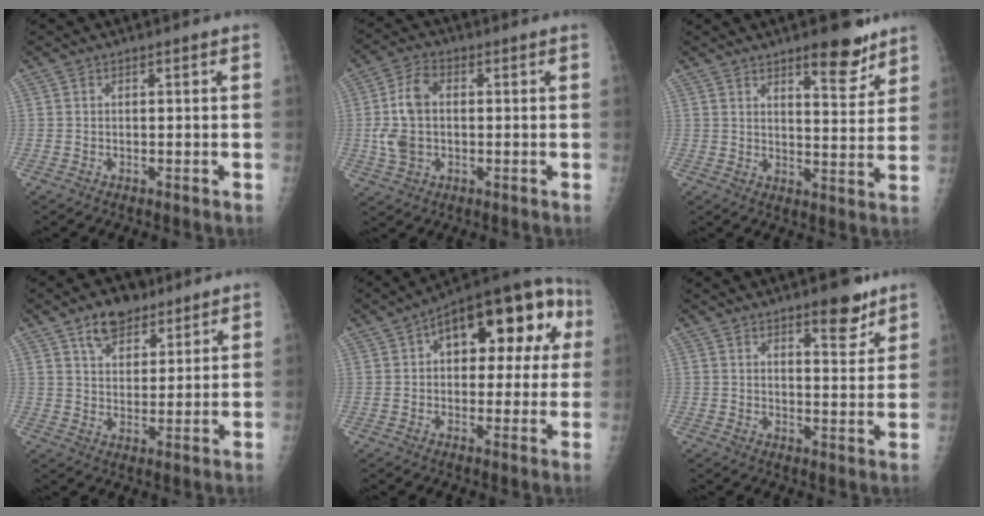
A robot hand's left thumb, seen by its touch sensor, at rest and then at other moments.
{"total": 8.4, "force": [0.0, 5.5, 6.3], "torque": [-0.129, 0.013, -0.001]}
{"total": 8.9, "force": [6.3, 2.8, 5.6], "torque": [-0.055, -0.043, 0.089]}
{"total": 8.1, "force": [5.2, 4.9, 3.7], "torque": [-0.035, -0.027, 0.090]}
{"total": 19.4, "force": [5.3, 10.2, 15.7], "torque": [-0.166, 0.038, 0.065]}
{"total": 7.0, "force": [4.9, 2.4, 4.3], "torque": [-0.040, -0.033, 0.067]}